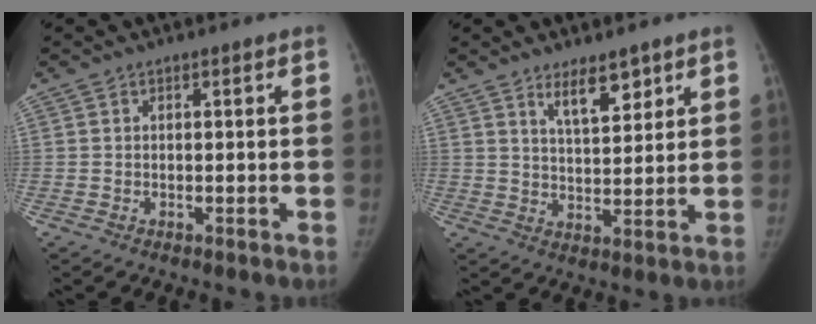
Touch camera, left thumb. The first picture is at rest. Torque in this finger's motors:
{"motor_torque": [0.97, 0.34, 0.77, -0.80, 0.15]}